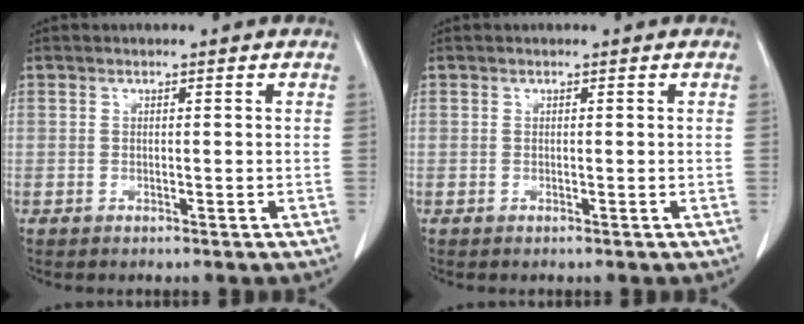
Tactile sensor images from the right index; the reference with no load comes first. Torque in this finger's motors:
{"motor_torque": [0.00, 0.00, 0.00, 0.00]}